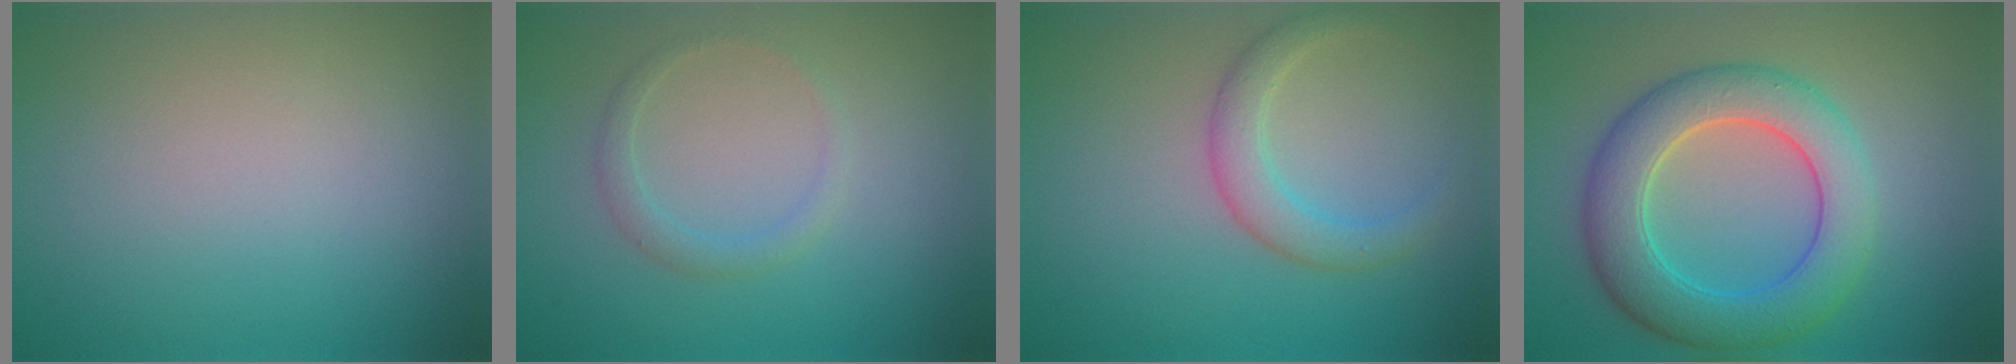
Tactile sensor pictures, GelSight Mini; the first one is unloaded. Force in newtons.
{"total": 1.4, "press": 1.4, "slide": 0.1}
{"total": 2.8, "press": 2.8, "slide": 0.2}
{"total": 7.3, "press": 7.3, "slide": 0.4}